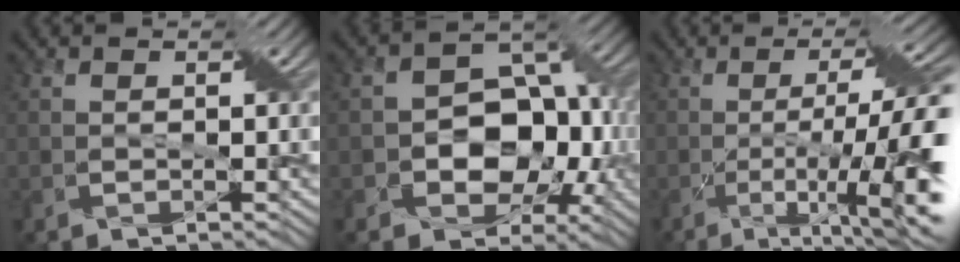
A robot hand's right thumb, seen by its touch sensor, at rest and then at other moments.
{"total": 10.9, "force": [-1.7, 8.0, 7.2], "torque": [-0.098, 0.000, -0.041]}
{"total": 15.6, "force": [-4.2, 4.3, 14.4], "torque": [-0.210, -0.005, -0.055]}